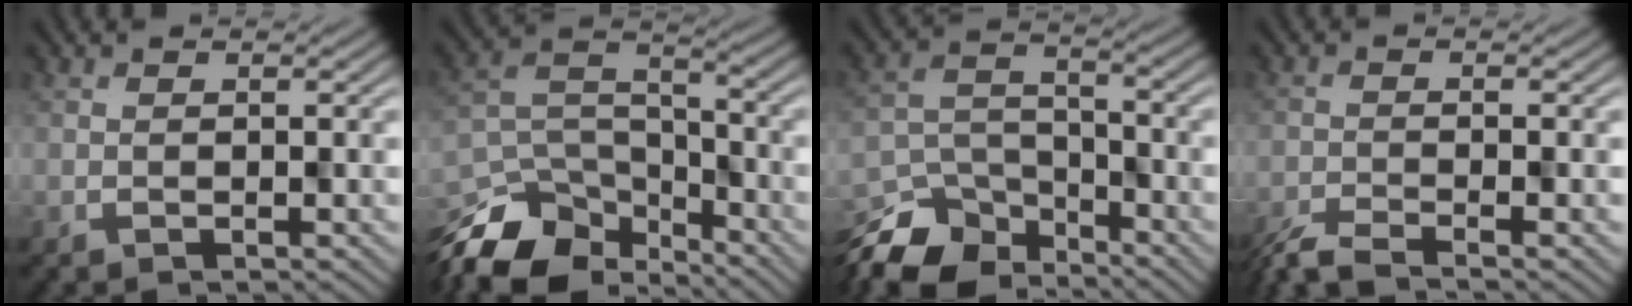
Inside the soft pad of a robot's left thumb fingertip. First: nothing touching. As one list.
[{"total": 13.7, "force": [-10.8, 6.2, 5.6], "torque": [-0.154, -0.032, -0.167]}, {"total": 12.6, "force": [-10.5, 5.6, 3.9], "torque": [-0.095, -0.027, -0.168]}, {"total": 5.0, "force": [-4.4, 0.5, 2.3], "torque": [-0.043, -0.007, -0.079]}]